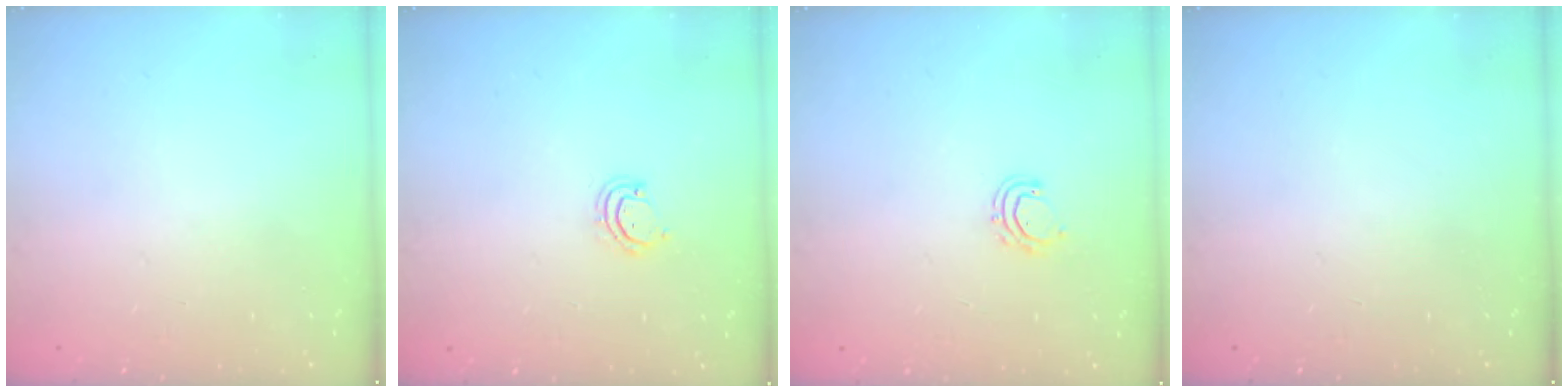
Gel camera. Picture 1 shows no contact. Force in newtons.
{"total": 3.8, "press": 3.8, "slide": 0.2}
{"total": 5.0, "press": 4.8, "slide": 1.0}
{"total": 0.0}